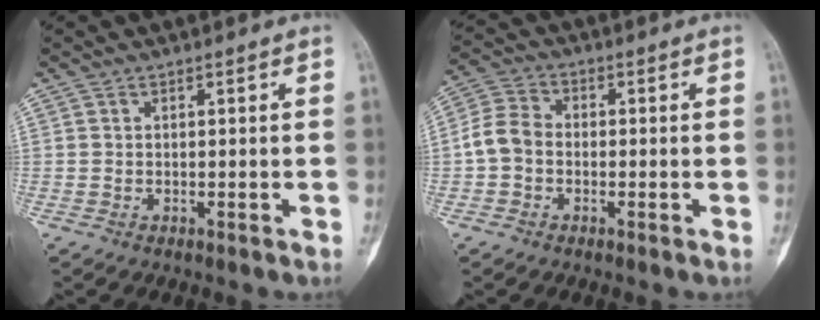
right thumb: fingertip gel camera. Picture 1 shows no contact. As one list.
[{"total": 6.0, "force": [-1.1, 4.7, 3.6], "torque": [-0.064, 0.019, -0.033]}]